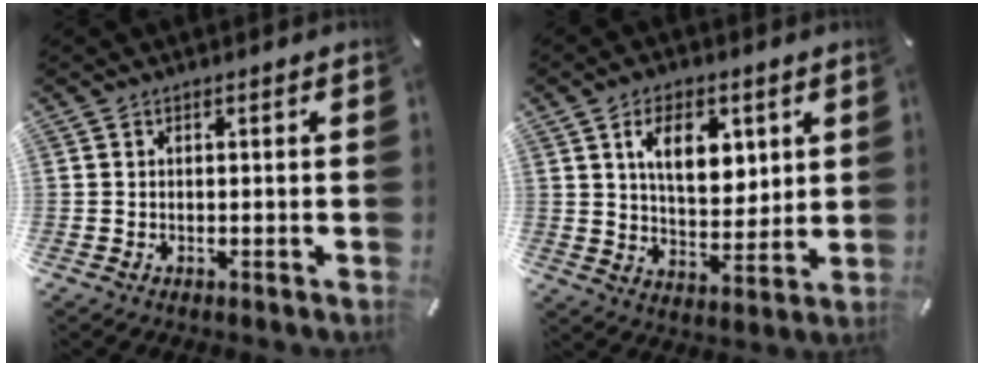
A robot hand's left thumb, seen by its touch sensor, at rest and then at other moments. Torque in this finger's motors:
{"motor_torque": [0.86, 0.84, 1.42, -0.54, 0.41]}